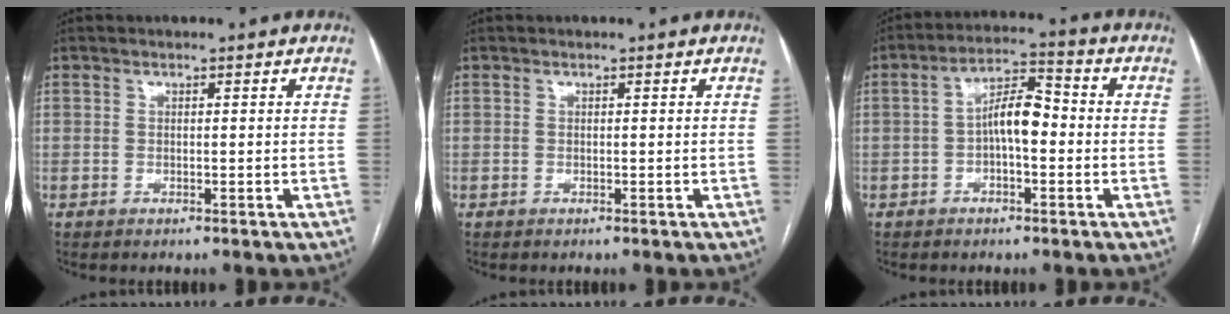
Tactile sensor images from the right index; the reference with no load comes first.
{"total": 0.0}
{"total": 6.8, "force": [-0.8, 2.3, 6.3], "torque": [-0.111, 0.026, -0.016]}